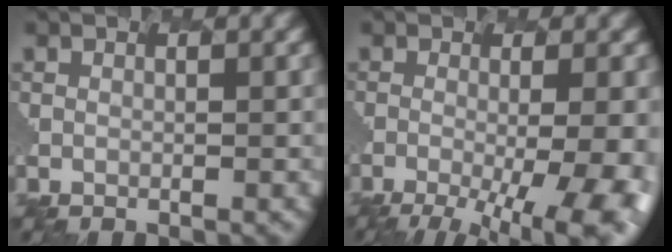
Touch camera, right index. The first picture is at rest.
{"total": 9.9, "force": [-3.8, 3.3, 8.6], "torque": [-0.105, -0.015, -0.046]}